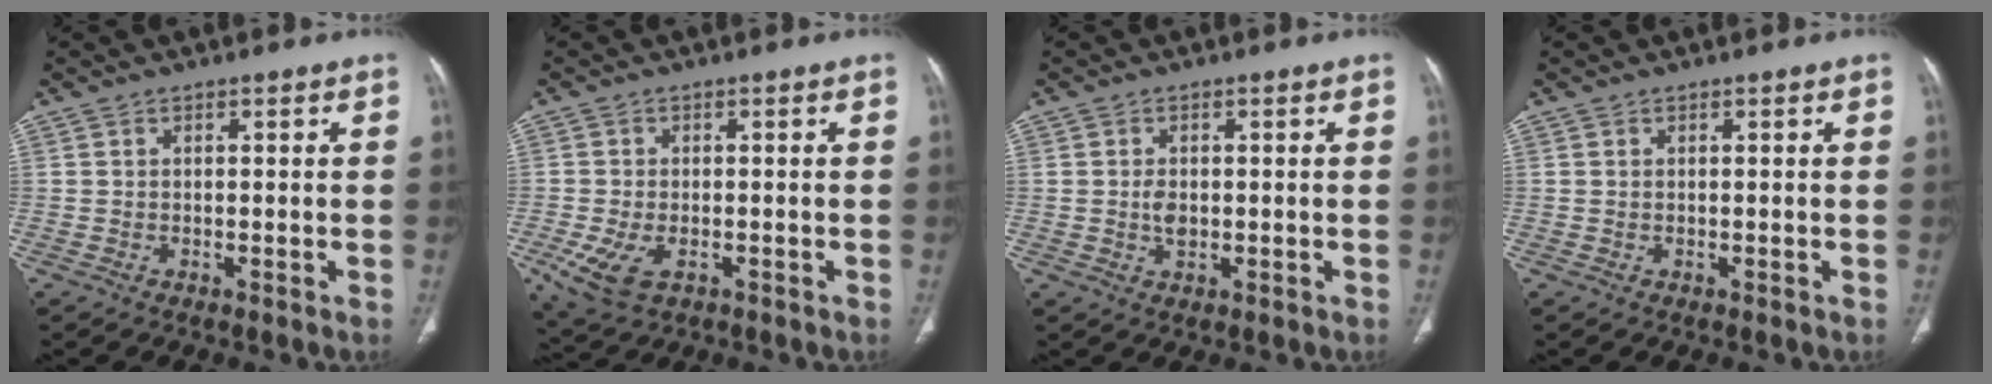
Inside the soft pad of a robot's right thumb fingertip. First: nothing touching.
{"total": 6.9, "force": [-2.4, 3.9, 5.2], "torque": [-0.112, -0.004, -0.035]}
{"total": 2.7, "force": [-0.1, 1.7, 2.0], "torque": [-0.035, -0.002, 0.000]}
{"total": 0.0}